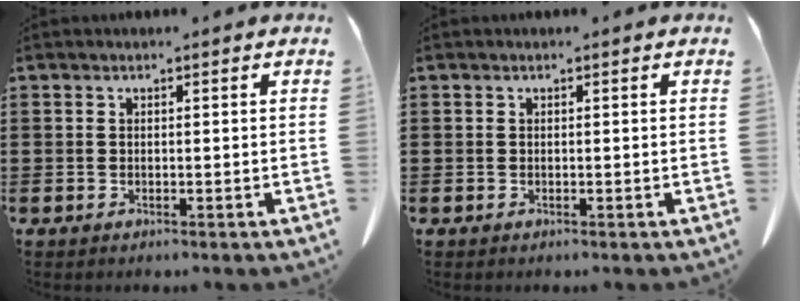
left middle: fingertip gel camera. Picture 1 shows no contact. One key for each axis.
{"total": 0.0}